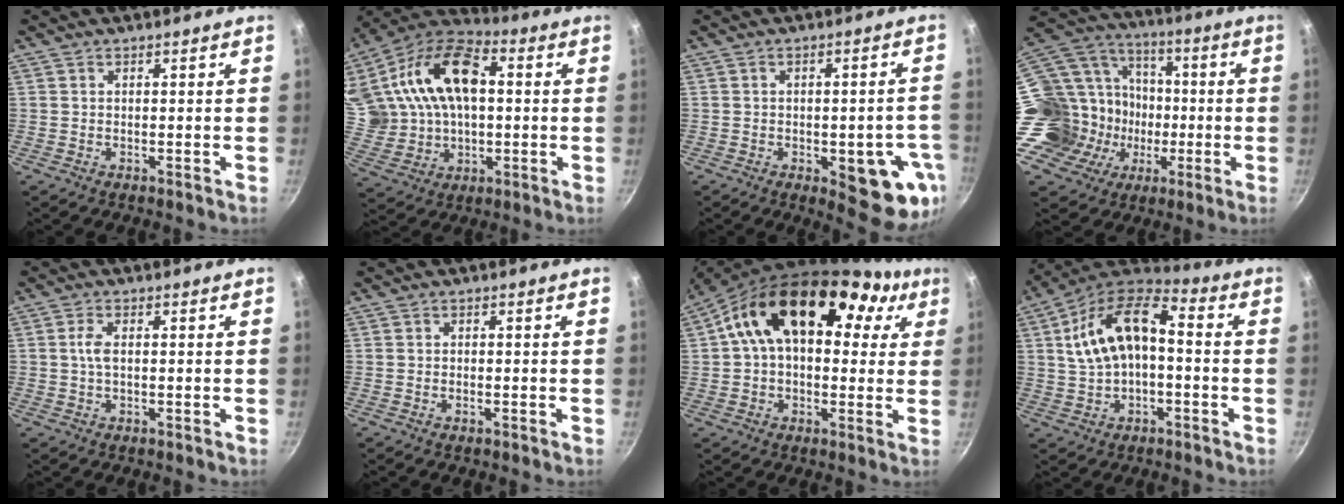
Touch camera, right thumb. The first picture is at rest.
{"total": 25.5, "force": [5.0, 16.9, 18.5], "torque": [-0.381, 0.034, 0.089]}
{"total": 13.3, "force": [-4.2, 5.4, 11.5], "torque": [-0.090, 0.010, -0.050]}
{"total": 24.7, "force": [-4.2, 21.1, 12.1], "torque": [-0.203, 0.060, -0.045]}
{"total": 2.6, "force": [0.1, 1.2, 2.3], "torque": [-0.056, 0.005, 0.001]}
{"total": 0.8, "force": [-0.4, 0.3, 0.7], "torque": [-0.017, 0.004, -0.009]}
{"total": 21.9, "force": [6.7, 13.8, 15.6], "torque": [-0.245, 0.034, 0.092]}
{"total": 15.5, "force": [1.1, 8.1, 13.2], "torque": [-0.227, 0.041, 0.008]}